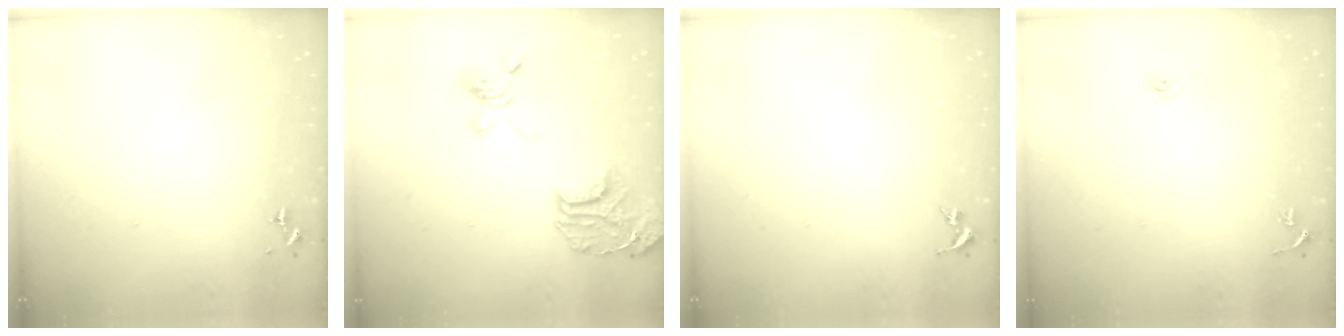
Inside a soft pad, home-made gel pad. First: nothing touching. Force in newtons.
{"total": 20.9, "press": 20.8, "slide": 2.0}
{"total": 0.0}
{"total": 3.6, "press": 2.9, "slide": 2.0}